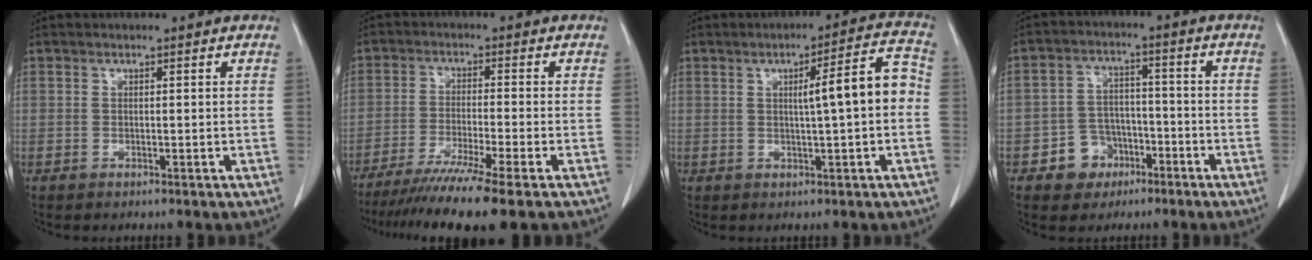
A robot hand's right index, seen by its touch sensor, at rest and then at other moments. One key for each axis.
{"total": 11.8, "fx": -9.1, "fy": -1.7, "fz": 7.3, "tx": -0.106, "ty": -0.037, "tz": -0.143}
{"total": 7.9, "fx": 0.2, "fy": 0.6, "fz": 7.9, "tx": -0.108, "ty": 0.021, "tz": -0.001}
{"total": 6.4, "fx": -3.2, "fy": 5.4, "fz": 1.2, "tx": -0.016, "ty": 0.016, "tz": -0.044}